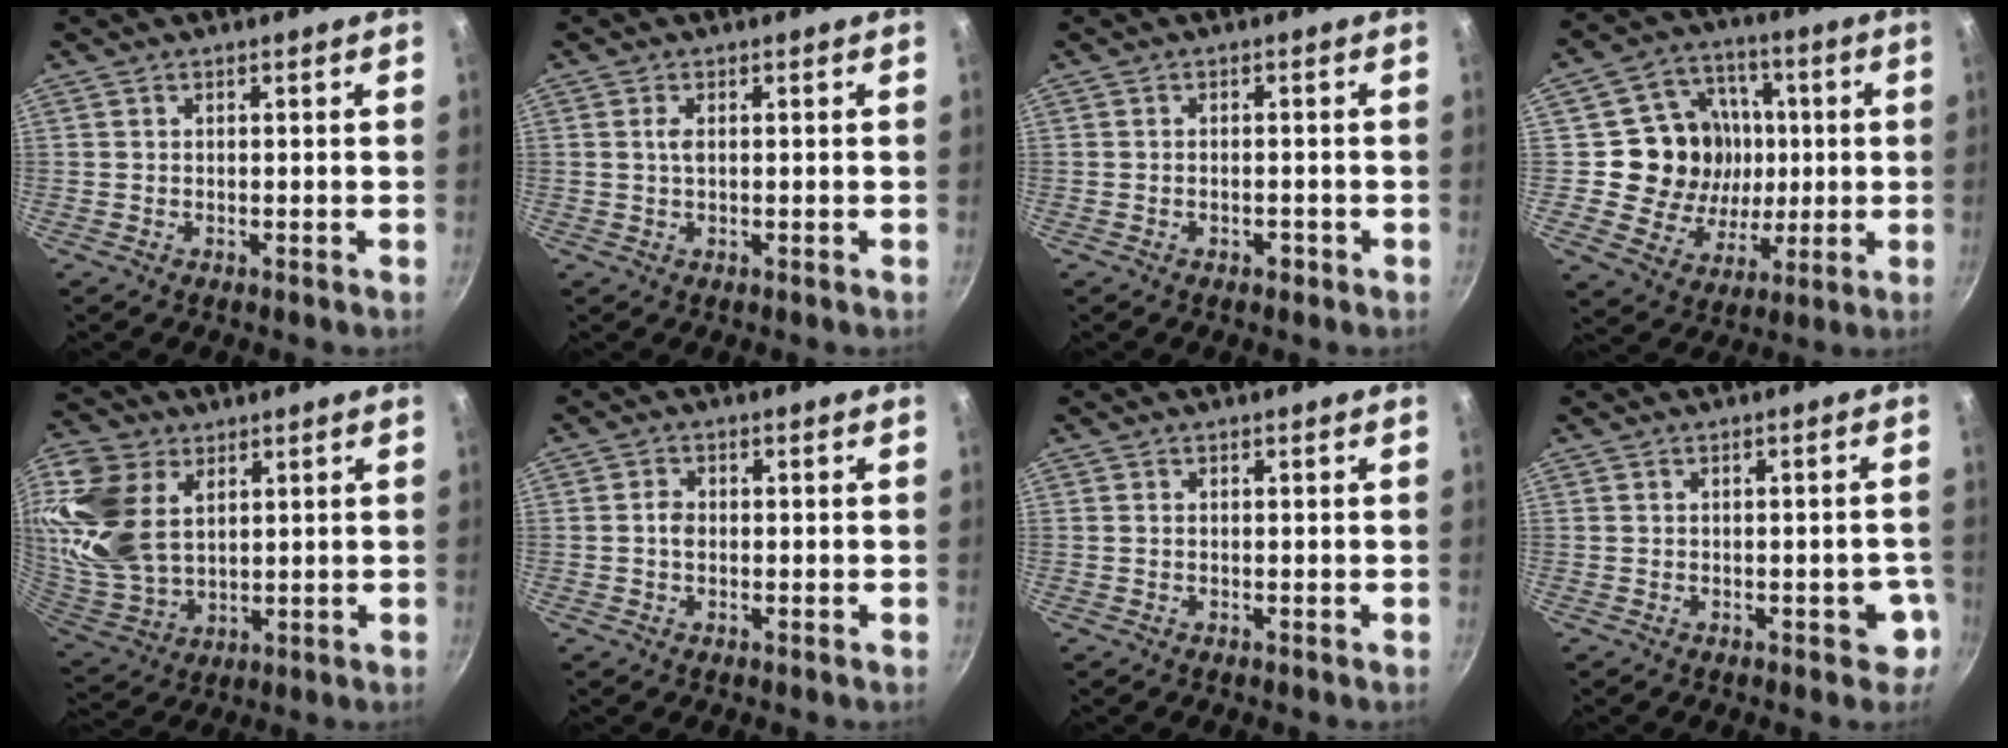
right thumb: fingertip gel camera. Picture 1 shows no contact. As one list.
[{"total": 1.6, "force": [0.3, 0.7, 1.4], "torque": [-0.027, 0.001, 0.006]}, {"total": 1.6, "force": [-0.9, 0.9, 1.0], "torque": [-0.015, 0.007, -0.011]}, {"total": 16.3, "force": [1.2, 14.8, 6.8], "torque": [-0.080, 0.010, 0.021]}, {"total": 18.5, "force": [6.4, 12.4, 12.3], "torque": [-0.250, -0.028, 0.131]}, {"total": 2.3, "force": [-0.1, 1.7, 1.5], "torque": [-0.020, 0.006, -0.004]}, {"total": 0.0}, {"total": 4.2, "force": [-1.5, 2.3, 3.2], "torque": [-0.007, 0.016, -0.018]}]